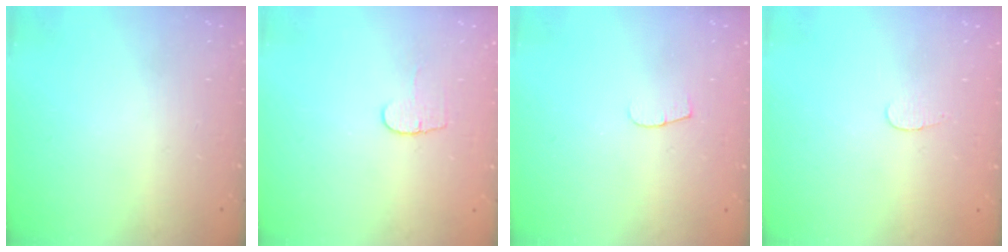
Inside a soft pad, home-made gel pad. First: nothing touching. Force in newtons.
{"total": 4.8, "press": 4.8, "slide": 0.4}
{"total": 3.7, "press": 3.7, "slide": 0.4}
{"total": 2.8, "press": 2.8, "slide": 0.3}